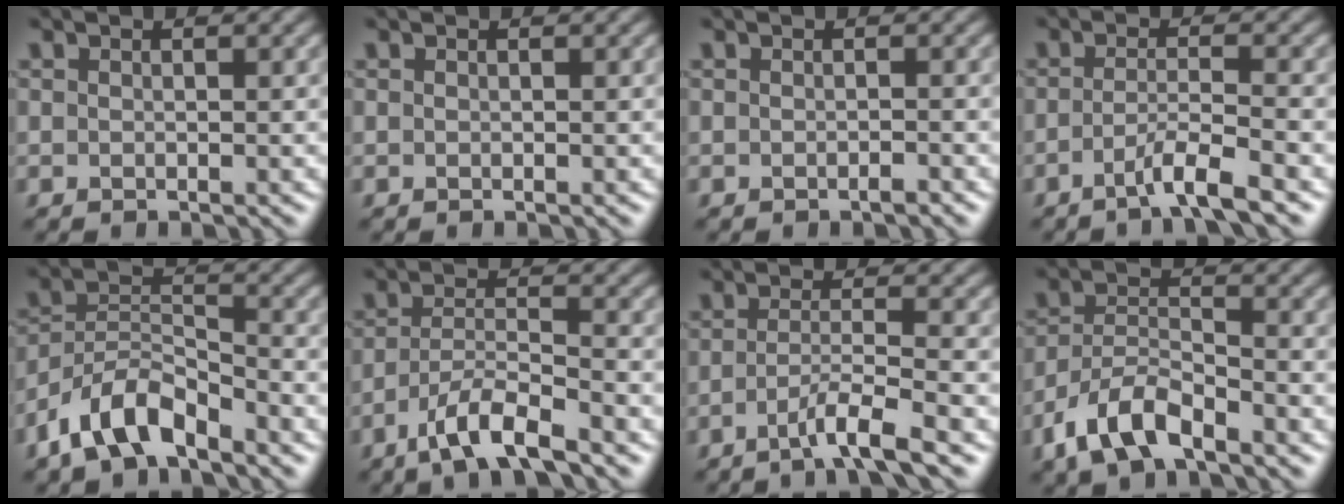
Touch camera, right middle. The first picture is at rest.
{"total": 0.0}
{"total": 0.7, "force": [-0.5, 0.1, 0.5], "torque": [-0.008, 0.002, -0.008]}
{"total": 3.5, "force": [-2.0, 0.4, 2.9], "torque": [-0.046, 0.002, -0.048]}
{"total": 6.1, "force": [-4.4, 2.5, 3.4], "torque": [-0.061, 0.003, -0.092]}
{"total": 5.3, "force": [-3.8, 1.1, 3.6], "torque": [-0.066, 0.002, -0.074]}
{"total": 3.9, "force": [-2.2, 0.4, 3.2], "torque": [-0.053, 0.003, -0.052]}
{"total": 5.6, "force": [-3.8, 2.2, 3.4], "torque": [-0.066, 0.000, -0.081]}